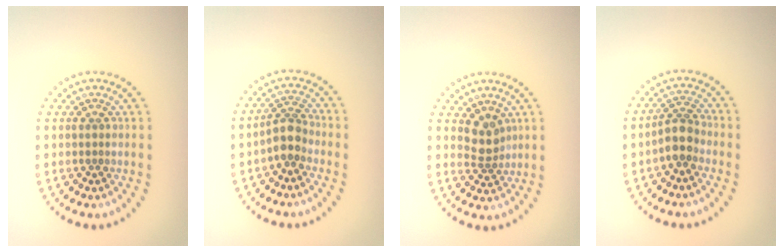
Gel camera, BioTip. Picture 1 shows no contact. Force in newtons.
{"total": 2.5, "press": 2.1, "slide": 1.4}
{"total": 2.2, "press": 1.8, "slide": 1.3}
{"total": 2.5, "press": 2.1, "slide": 1.4}